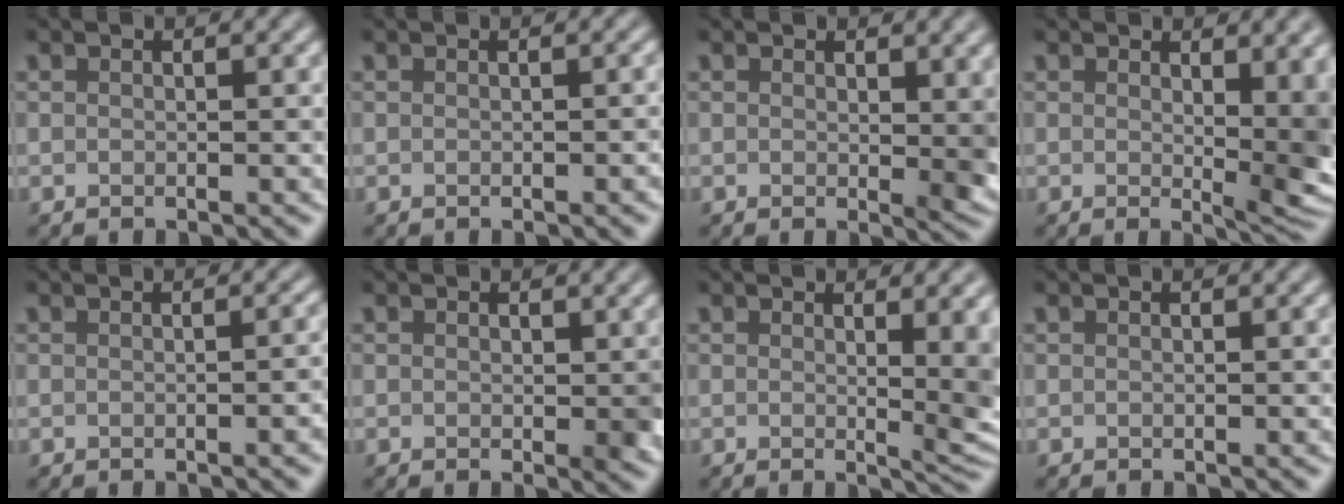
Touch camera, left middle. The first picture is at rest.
{"total": 0.6, "force": [-0.3, 0.2, 0.5], "torque": [-0.010, -0.003, -0.002]}
{"total": 3.6, "force": [1.1, 1.7, 3.0], "torque": [-0.032, -0.007, 0.018]}
{"total": 7.5, "force": [1.3, 2.8, 6.8], "torque": [-0.074, -0.016, 0.030]}
{"total": 2.0, "force": [-0.5, 0.5, 1.8], "torque": [-0.012, 0.000, 0.001]}
{"total": 1.5, "force": [0.3, 0.9, 1.2], "torque": [-0.014, -0.005, 0.006]}
{"total": 6.0, "force": [1.0, 2.1, 5.5], "torque": [-0.048, -0.011, 0.020]}
{"total": 0.0}